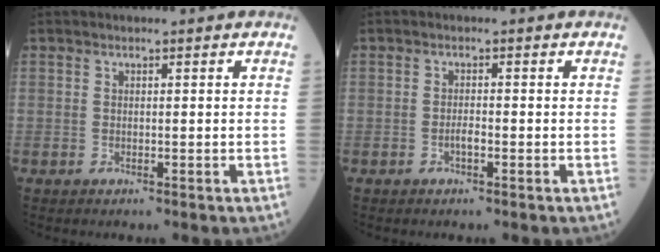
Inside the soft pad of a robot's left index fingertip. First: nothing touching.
{"total": 1.3, "force": [-0.7, 0.3, 1.1], "torque": [-0.022, 0.002, -0.012]}